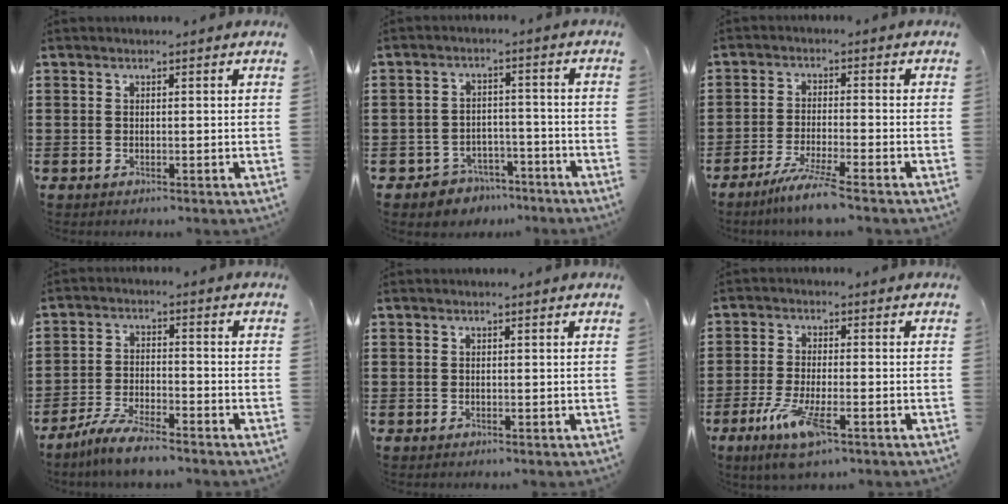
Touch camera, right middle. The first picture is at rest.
{"total": 4.1, "force": [-3.8, 1.5, -0.1], "torque": [-0.009, 0.008, -0.080]}
{"total": 5.2, "force": [-4.3, -0.3, 2.9], "torque": [-0.066, -0.019, -0.082]}
{"total": 5.7, "force": [-5.1, 0.5, 2.5], "torque": [-0.060, -0.005, -0.101]}
{"total": 0.0}
{"total": 7.2, "force": [-3.6, 1.8, 5.9], "torque": [-0.124, -0.014, -0.065]}